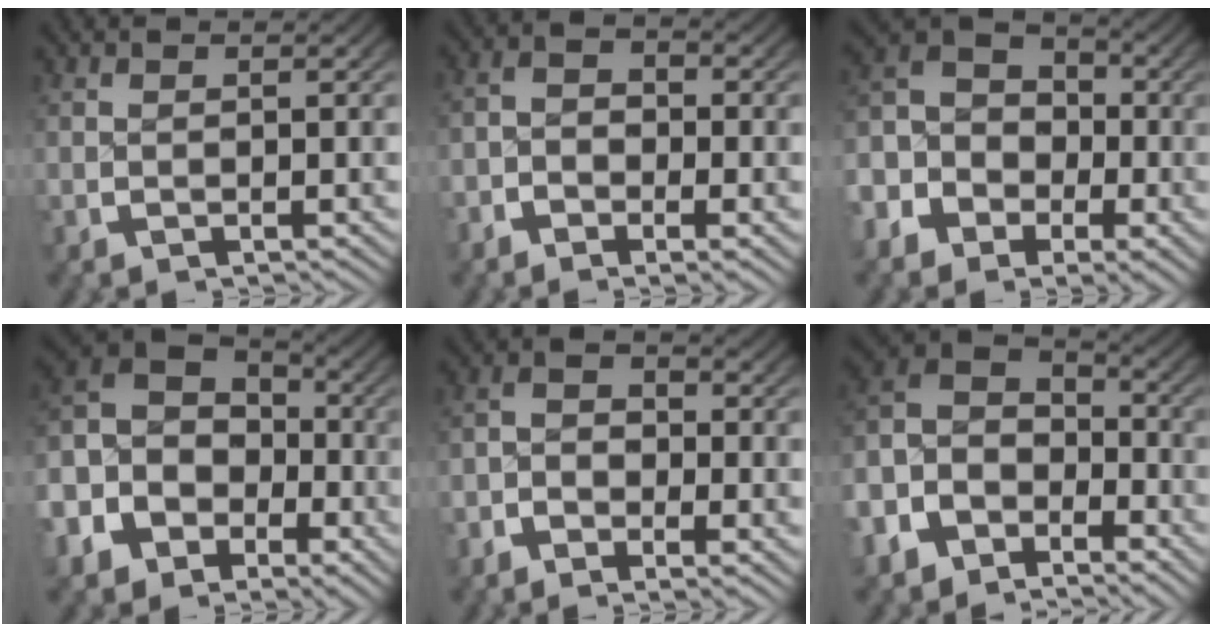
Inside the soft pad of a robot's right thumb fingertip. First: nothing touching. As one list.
[{"total": 3.0, "force": [-1.2, 1.8, 2.0], "torque": [-0.029, -0.003, -0.028]}, {"total": 11.3, "force": [1.0, 9.1, 6.6], "torque": [-0.127, 0.004, -0.003]}, {"total": 12.1, "force": [1.6, 9.7, 7.1], "torque": [-0.164, -0.003, 0.022]}, {"total": 3.5, "force": [-1.4, 2.1, 2.4], "torque": [-0.036, -0.003, -0.032]}, {"total": 10.9, "force": [1.5, 8.4, 6.7], "torque": [-0.148, 0.002, 0.009]}]